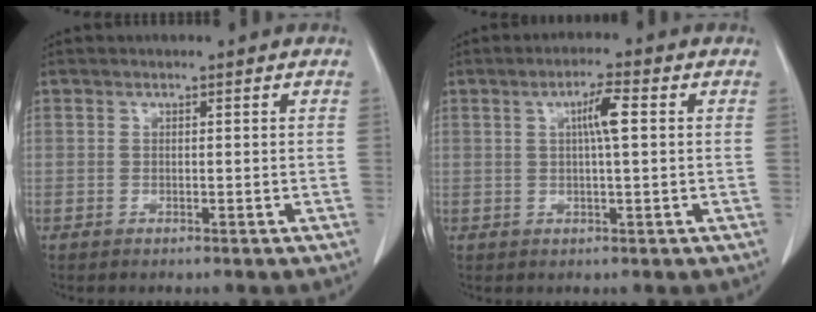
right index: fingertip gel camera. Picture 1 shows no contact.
{"total": 4.1, "force": [0.9, 0.3, 4.0], "torque": [-0.071, 0.006, 0.015]}